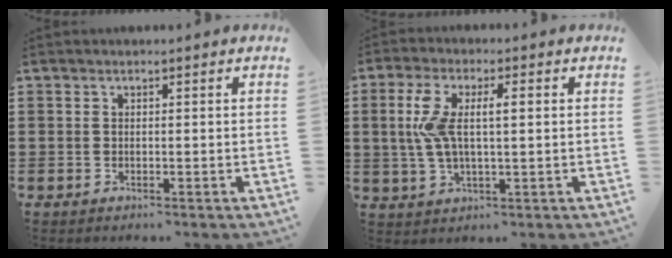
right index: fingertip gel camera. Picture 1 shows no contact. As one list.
[{"total": 7.7, "force": [1.0, 2.8, 7.1], "torque": [-0.165, 0.001, 0.005]}]